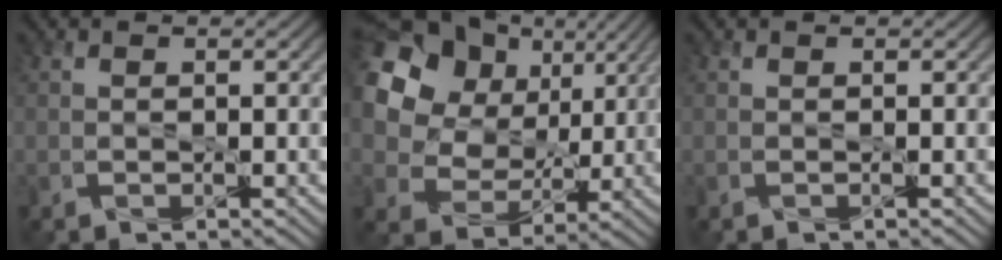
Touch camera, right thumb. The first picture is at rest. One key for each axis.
{"total": 20.6, "fx": 8.0, "fy": 16.4, "fz": 9.7, "tx": -0.307, "ty": 0.054, "tz": 0.160}
{"total": 0.0}